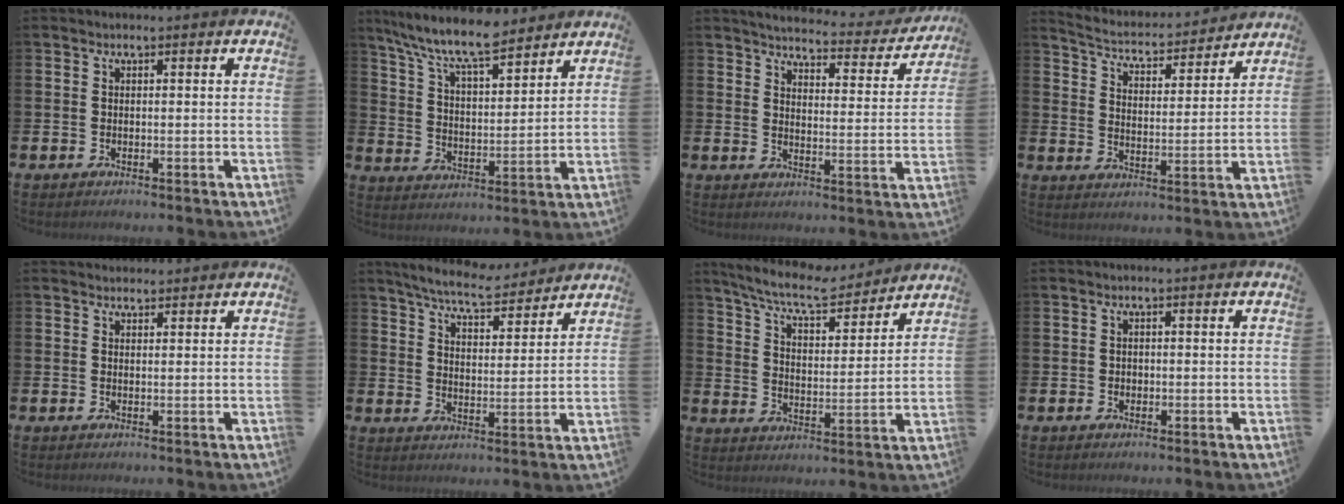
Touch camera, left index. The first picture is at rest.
{"total": 9.5, "force": [8.6, 1.7, 3.8], "torque": [-0.099, -0.048, 0.151]}
{"total": 4.0, "force": [3.8, 0.8, 0.9], "torque": [-0.034, -0.032, 0.060]}
{"total": 4.6, "force": [4.4, 1.0, 0.7], "torque": [-0.039, -0.040, 0.070]}
{"total": 1.7, "force": [1.6, 0.5, -0.1], "torque": [0.012, -0.007, 0.027]}
{"total": 7.1, "force": [6.8, 1.0, 1.9], "torque": [-0.056, -0.038, 0.119]}
{"total": 8.9, "force": [8.1, 1.5, 3.3], "torque": [-0.090, -0.048, 0.140]}
{"total": 0.7, "force": [0.1, 0.6, 0.2], "torque": [0.000, 0.005, 0.000]}